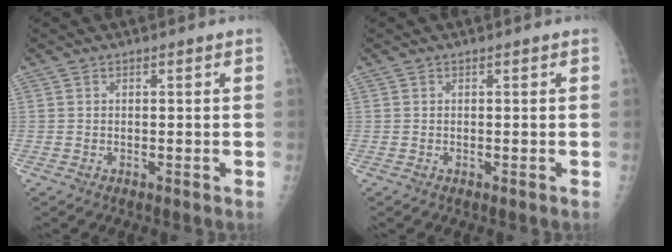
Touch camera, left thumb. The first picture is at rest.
{"total": 0.0}